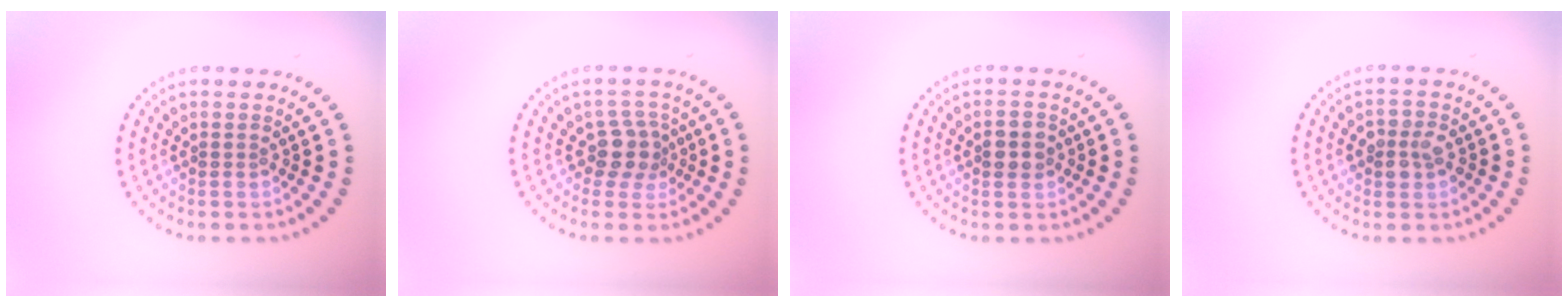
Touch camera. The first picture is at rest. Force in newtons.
{"total": 2.7, "press": 2.2, "slide": 1.6}
{"total": 2.0, "press": 2.0, "slide": 0.1}
{"total": 2.5, "press": 2.4, "slide": 0.4}